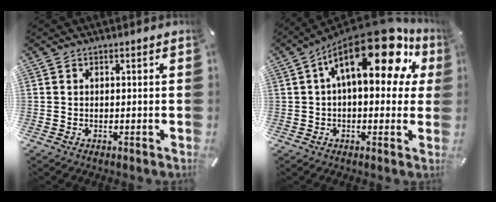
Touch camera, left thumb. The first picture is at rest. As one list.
[{"total": 21.4, "force": [8.9, 9.2, 17.1], "torque": [-0.255, -0.052, 0.142]}]